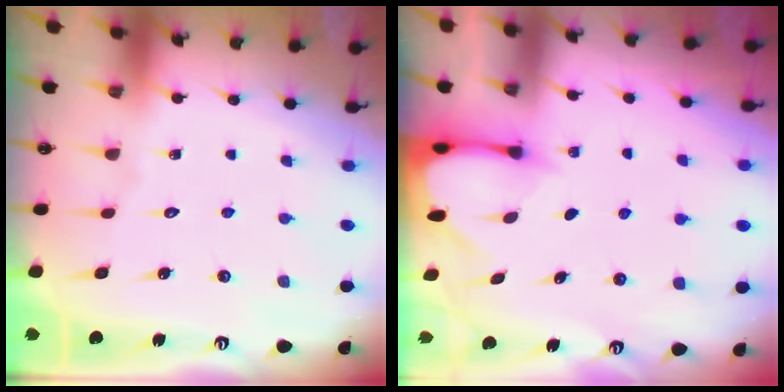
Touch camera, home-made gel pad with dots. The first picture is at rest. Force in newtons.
{"total": 2.4, "press": 2.3, "slide": 0.3}